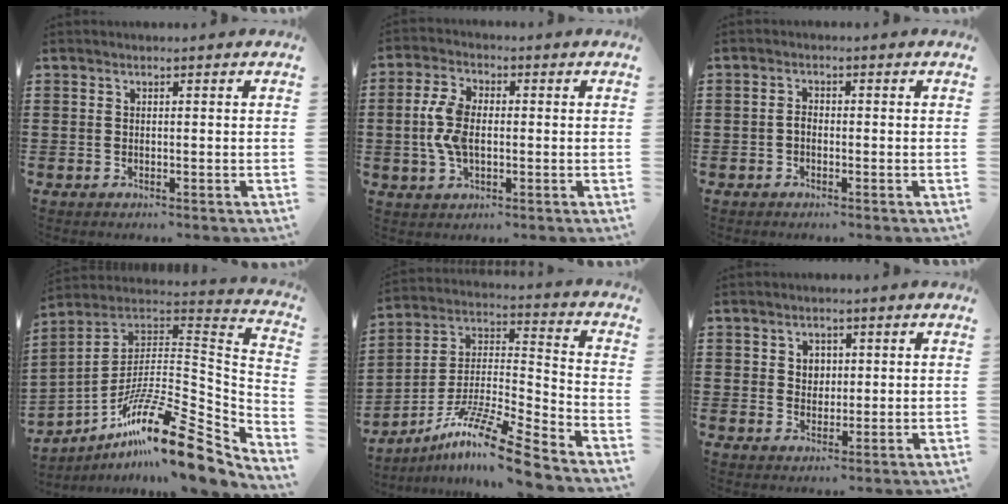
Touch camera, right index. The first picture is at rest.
{"total": 6.8, "force": [-0.2, 3.9, 5.6], "torque": [-0.135, 0.003, -0.011]}
{"total": 1.4, "force": [-0.6, 0.9, 1.0], "torque": [-0.022, 0.002, -0.011]}
{"total": 17.8, "force": [-11.9, 3.6, 12.8], "torque": [-0.199, 0.023, -0.216]}
{"total": 13.0, "force": [-10.3, 0.6, 7.8], "torque": [-0.142, 0.017, -0.200]}
{"total": 2.4, "force": [1.0, 2.1, 0.7], "torque": [-0.023, 0.011, 0.016]}